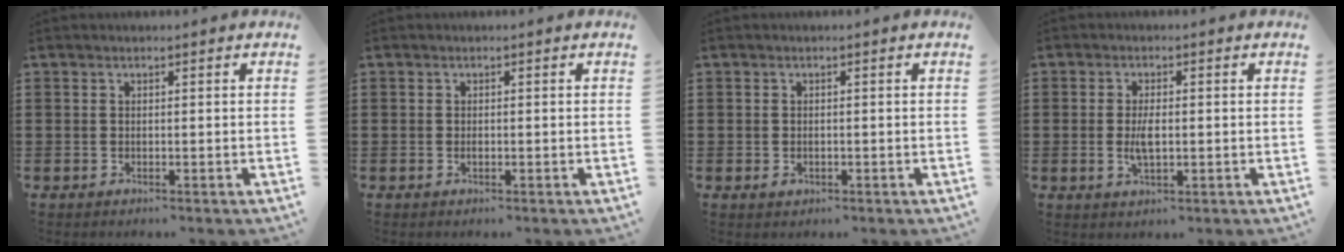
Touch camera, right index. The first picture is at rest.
{"total": 0.6, "force": [-0.2, 0.1, 0.6], "torque": [-0.012, -0.005, -0.003]}
{"total": 0.7, "force": [-0.3, 0.5, 0.4], "torque": [-0.010, 0.001, -0.005]}
{"total": 3.7, "force": [-0.3, 1.5, 3.4], "torque": [-0.078, -0.005, -0.009]}